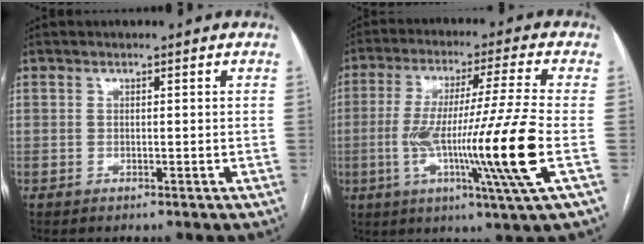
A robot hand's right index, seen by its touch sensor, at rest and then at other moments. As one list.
[{"total": 16.8, "force": [-3.7, -2.2, 16.2], "torque": [-0.305, -0.020, -0.071]}]